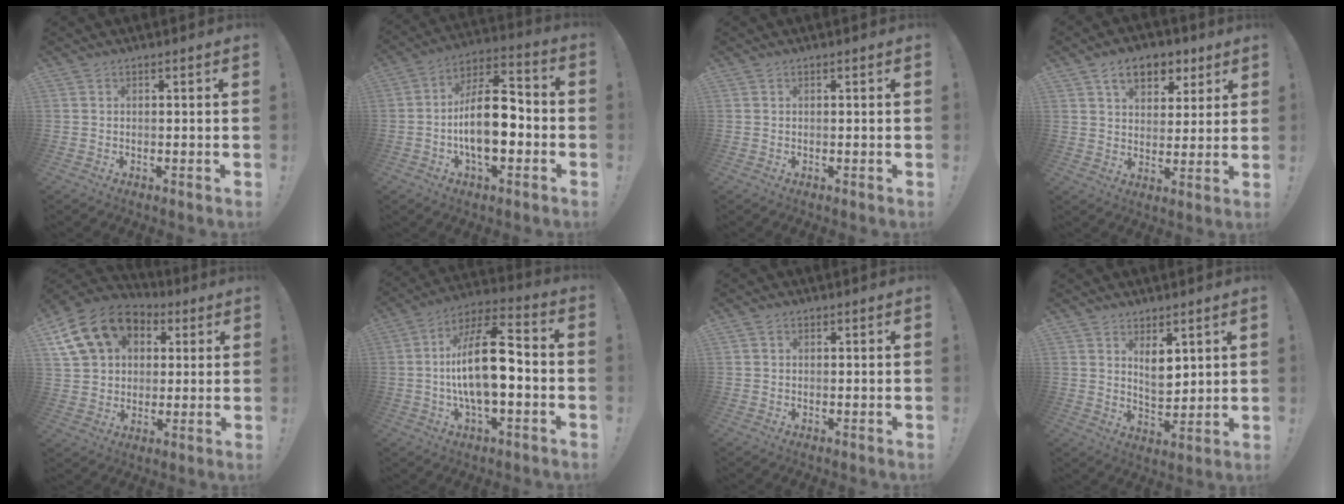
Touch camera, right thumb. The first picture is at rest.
{"total": 17.2, "force": [-3.8, 8.4, 14.5], "torque": [-0.245, 0.020, -0.064]}
{"total": 0.0}
{"total": 10.7, "force": [5.8, 7.0, 5.6], "torque": [-0.082, -0.022, 0.109]}
{"total": 17.9, "force": [7.2, 13.8, 8.9], "torque": [-0.139, -0.022, 0.147]}
{"total": 18.0, "force": [-1.9, 7.0, 16.5], "torque": [-0.292, 0.009, -0.036]}
{"total": 1.0, "force": [0.3, 0.9, 0.4], "torque": [-0.004, 0.003, 0.005]}
{"total": 6.9, "force": [4.1, 4.1, 3.6], "torque": [-0.050, -0.029, 0.077]}